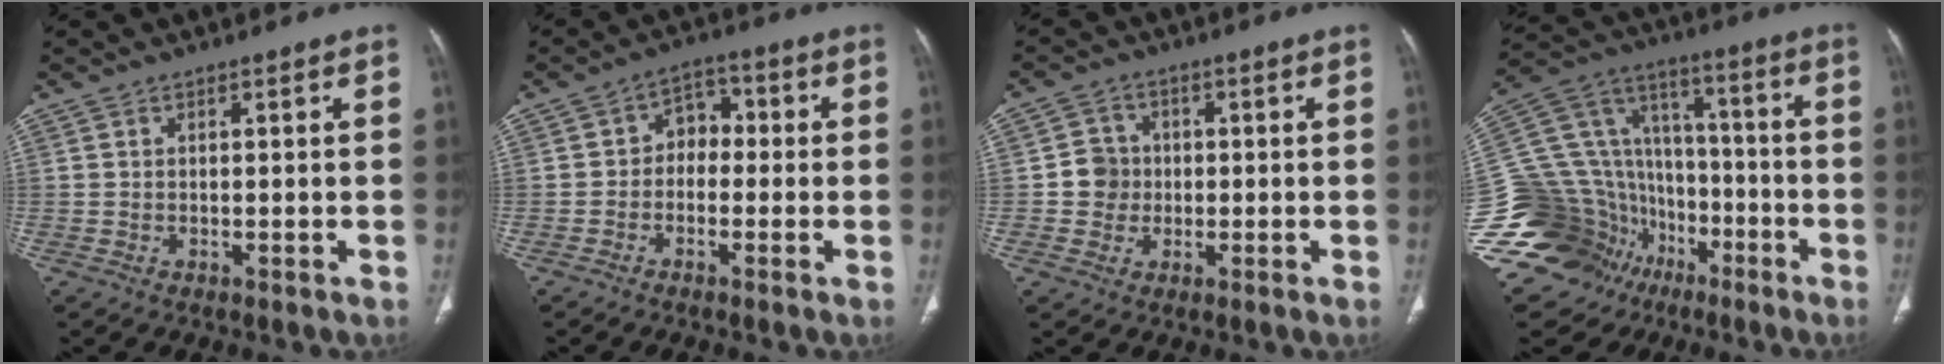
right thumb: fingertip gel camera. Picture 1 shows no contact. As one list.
[{"total": 5.3, "force": [-0.8, 4.2, 3.1], "torque": [-0.018, 0.028, -0.030]}, {"total": 4.8, "force": [0.2, 4.8, 0.1], "torque": [0.024, 0.011, -0.003]}, {"total": 32.0, "force": [-14.0, 24.2, 15.6], "torque": [-0.357, 0.095, -0.233]}]